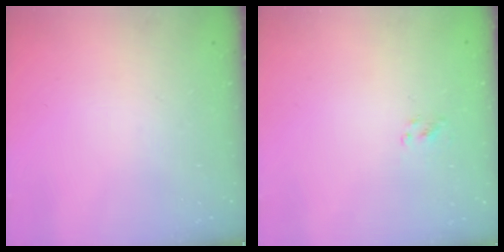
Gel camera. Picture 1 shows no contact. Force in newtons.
{"total": 1.7, "press": 1.5, "slide": 0.9}